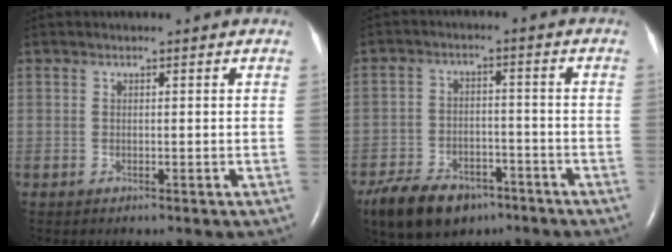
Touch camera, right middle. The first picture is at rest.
{"total": 12.2, "force": [-8.5, 6.6, 5.6], "torque": [-0.116, -0.005, -0.139]}